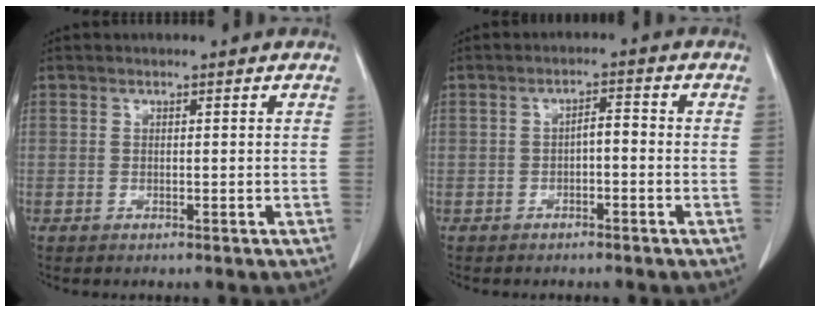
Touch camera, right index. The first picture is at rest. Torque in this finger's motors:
{"motor_torque": [0.11, 0.00, 0.21, 0.04]}